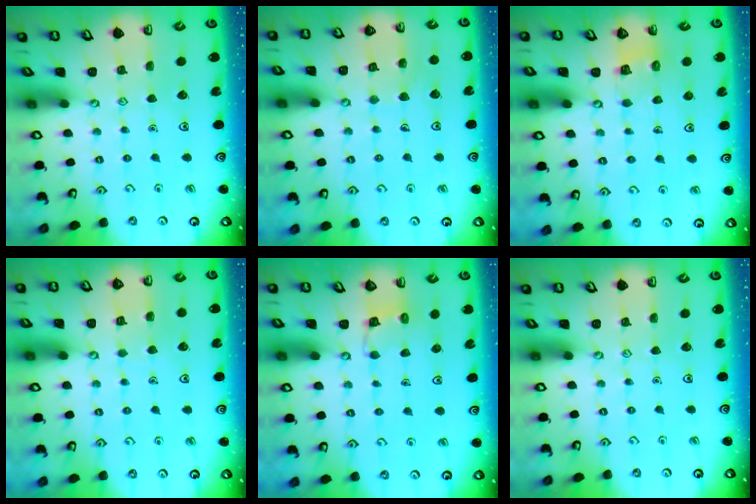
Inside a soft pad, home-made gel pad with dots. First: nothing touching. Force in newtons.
{"total": 5.8, "press": 5.8, "slide": 0.3}
{"total": 2.5, "press": 2.5, "slide": 0.1}
{"total": 3.3, "press": 3.3, "slide": 0.2}
{"total": 3.1, "press": 3.1, "slide": 0.3}
{"total": 0.0}